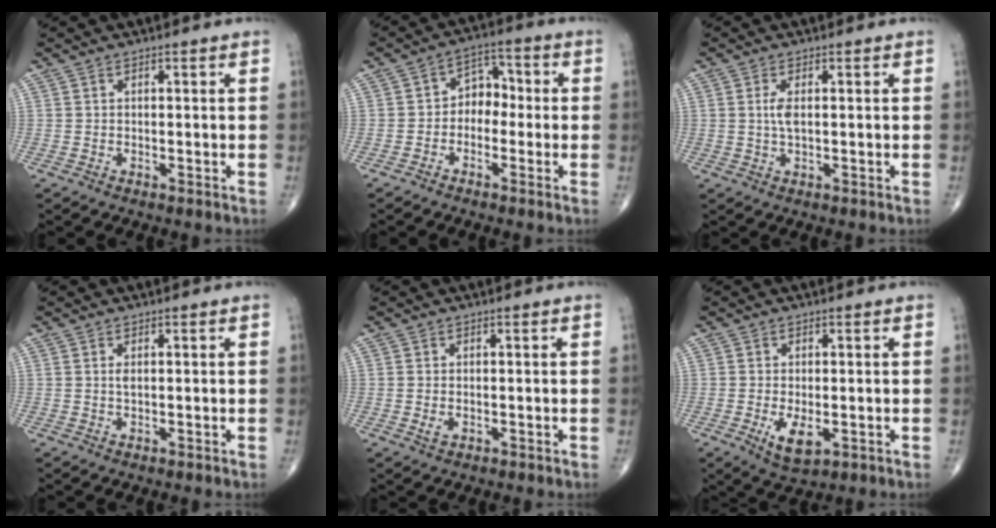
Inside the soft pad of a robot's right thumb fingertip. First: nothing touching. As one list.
[{"total": 5.8, "force": [-1.1, 4.4, 3.6], "torque": [-0.025, 0.031, -0.036]}, {"total": 2.6, "force": [0.4, 0.9, 2.4], "torque": [-0.056, -0.001, 0.009]}, {"total": 1.0, "force": [0.2, 0.4, 0.9], "torque": [-0.019, -0.001, 0.005]}, {"total": 1.5, "force": [-0.3, 0.9, 1.1], "torque": [-0.024, -0.002, -0.004]}, {"total": 5.3, "force": [-1.4, 2.5, 4.5], "torque": [-0.076, -0.011, -0.017]}]